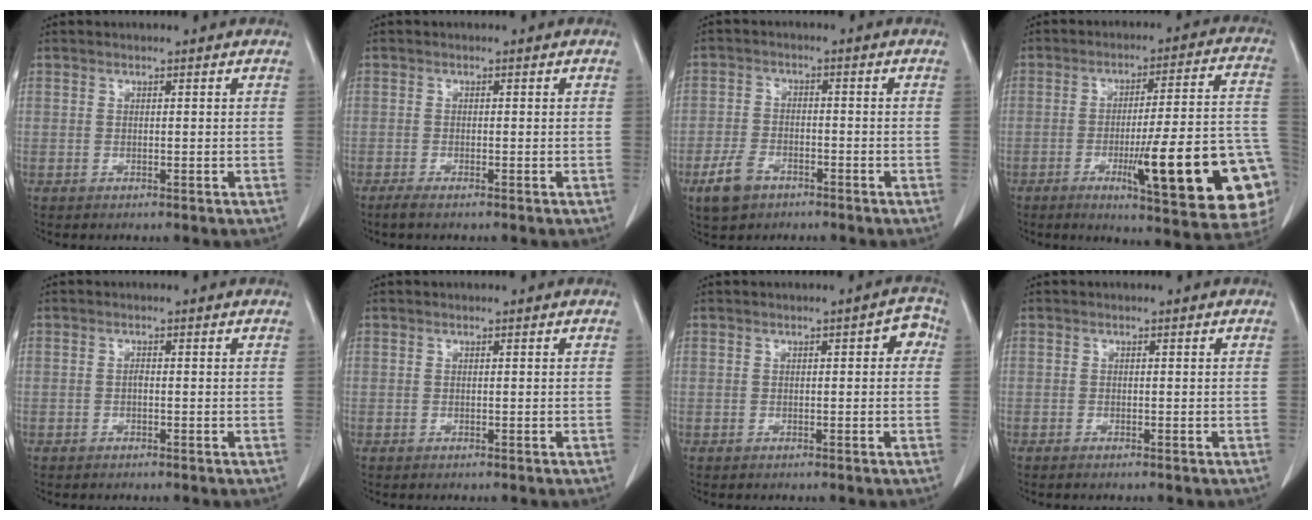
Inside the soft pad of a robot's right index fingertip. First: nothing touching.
{"total": 1.6, "force": [-1.3, 0.1, 1.0], "torque": [-0.024, -0.005, -0.024]}
{"total": 5.4, "force": [-3.4, 3.2, 2.8], "torque": [-0.064, -0.001, -0.057]}
{"total": 22.2, "force": [-6.9, 2.6, 21.0], "torque": [-0.192, 0.007, -0.083]}
{"total": 0.5, "force": [-0.2, 0.2, 0.5], "torque": [-0.010, 0.002, -0.005]}
{"total": 0.0}
{"total": 2.7, "force": [0.4, 1.2, 2.4], "torque": [-0.018, 0.016, 0.000]}
{"total": 0.6, "force": [-0.5, 0.0, 0.3], "torque": [-0.010, -0.003, -0.009]}